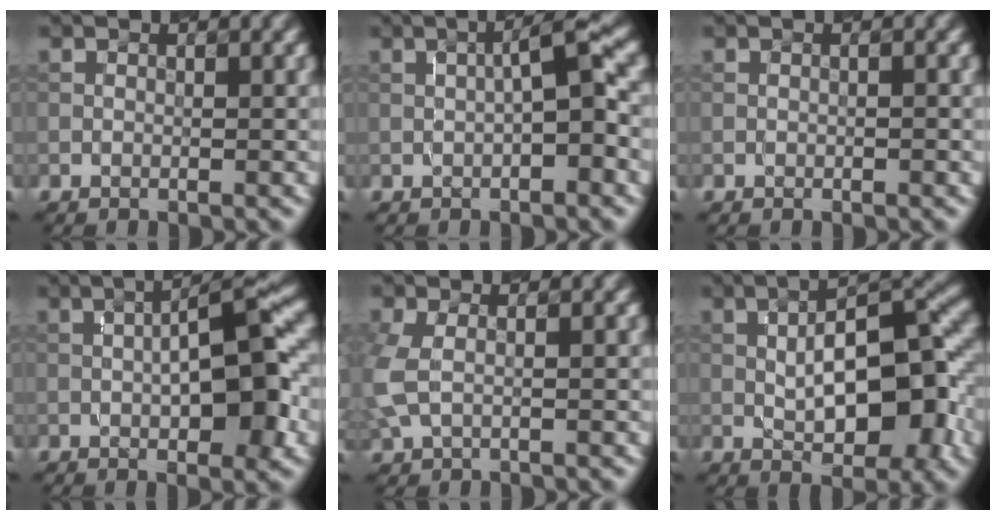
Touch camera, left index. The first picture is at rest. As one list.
[{"total": 4.0, "force": [0.1, 0.7, 4.0], "torque": [-0.063, 0.014, -0.002]}, {"total": 0.7, "force": [0.0, 0.2, 0.6], "torque": [-0.010, -0.003, -0.003]}, {"total": 8.2, "force": [0.0, 2.3, 7.9], "torque": [-0.114, 0.011, -0.003]}, {"total": 2.8, "force": [0.0, 1.7, 2.3], "torque": [-0.070, -0.003, -0.001]}, {"total": 10.0, "force": [-0.2, 4.0, 9.1], "torque": [-0.132, 0.015, -0.003]}]